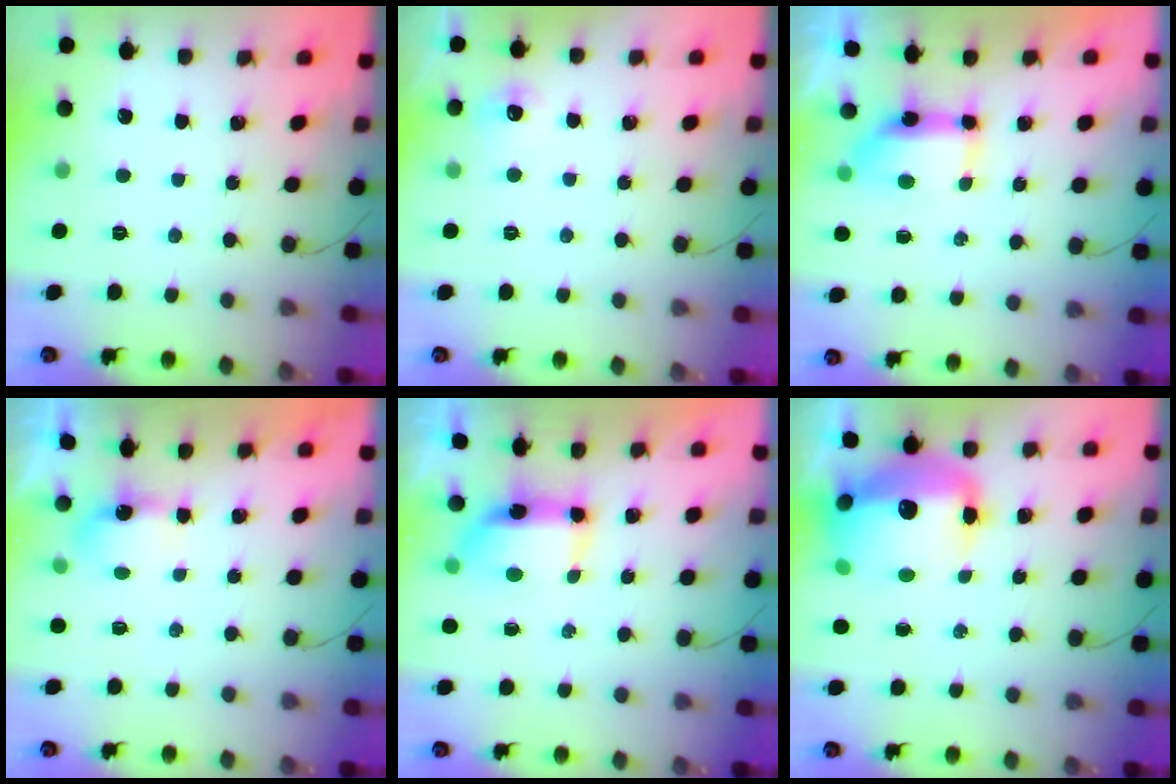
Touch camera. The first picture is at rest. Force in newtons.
{"total": 5.7, "press": 5.5, "slide": 1.5}
{"total": 12.1, "press": 8.2, "slide": 8.9}
{"total": 4.1, "press": 3.9, "slide": 0.9}
{"total": 7.1, "press": 7.0, "slide": 1.2}
{"total": 18.0, "press": 17.5, "slide": 4.1}